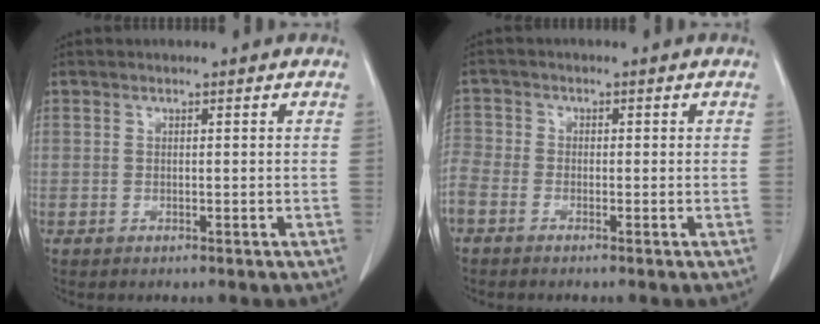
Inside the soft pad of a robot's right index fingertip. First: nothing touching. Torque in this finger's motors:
{"motor_torque": [0.61, -0.66, 0.02, -0.07]}